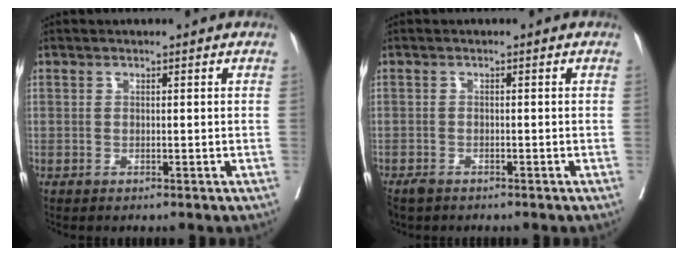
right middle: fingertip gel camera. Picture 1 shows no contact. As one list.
[{"total": 1.8, "force": [-1.4, 0.9, 0.6], "torque": [-0.014, -0.002, -0.022]}]